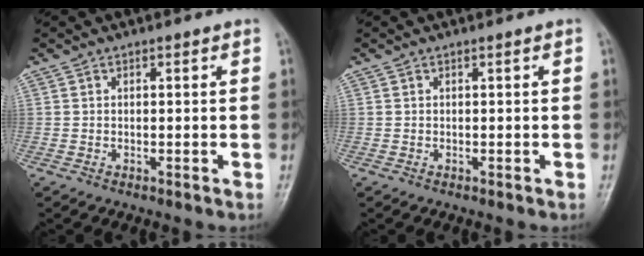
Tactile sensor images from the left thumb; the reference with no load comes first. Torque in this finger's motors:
{"motor_torque": [-0.05, 0.05, -0.13, -0.04, 0.00]}